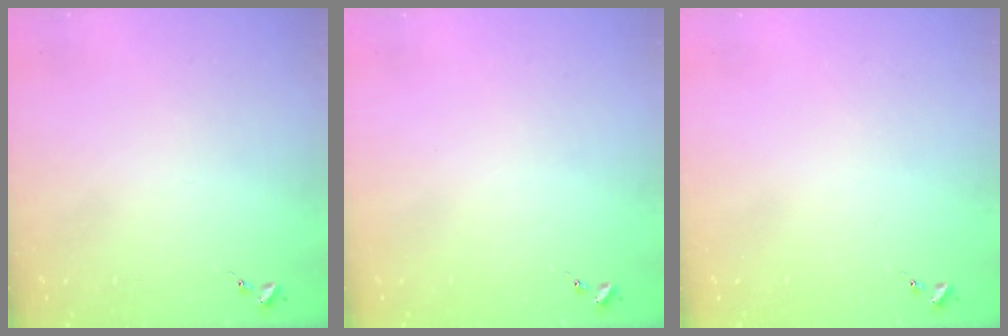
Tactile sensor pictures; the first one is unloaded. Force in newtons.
{"total": 0.0}
{"total": 0.0}